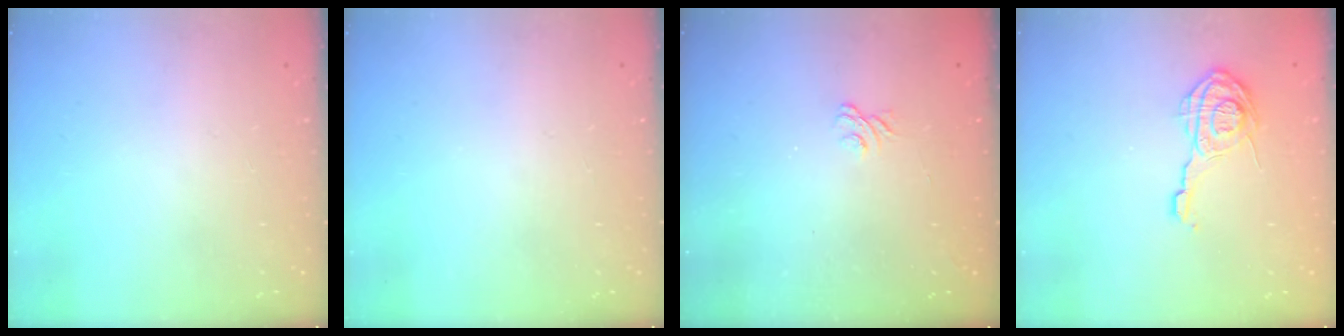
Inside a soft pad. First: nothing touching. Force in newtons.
{"total": 0.0}
{"total": 1.9, "press": 1.5, "slide": 1.1}
{"total": 12.7, "press": 12.7, "slide": 1.0}